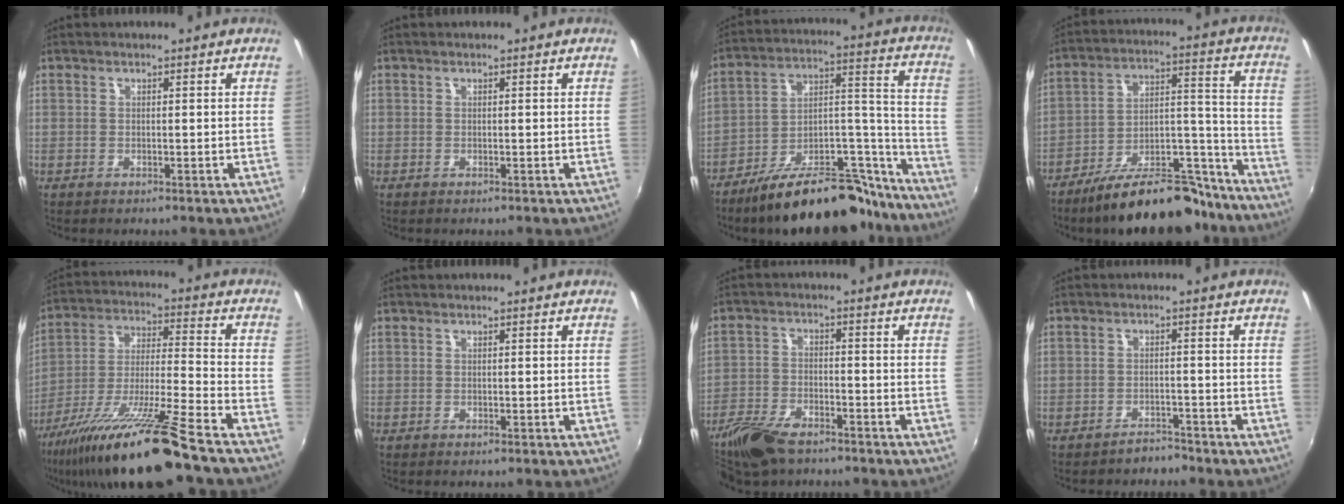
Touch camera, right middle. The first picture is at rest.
{"total": 0.0}
{"total": 24.5, "force": [-19.6, 7.9, 12.5], "torque": [-0.167, 0.037, -0.281]}
{"total": 21.6, "force": [-17.4, 7.0, 10.8], "torque": [-0.166, 0.027, -0.245]}
{"total": 18.3, "force": [-13.4, -0.8, 12.4], "torque": [-0.230, -0.037, -0.238]}
{"total": 0.0}
{"total": 9.2, "force": [-7.0, 3.8, 4.7], "torque": [-0.120, -0.012, -0.138]}
{"total": 2.7, "force": [-2.5, 0.9, -0.1], "torque": [-0.002, 0.010, -0.037]}